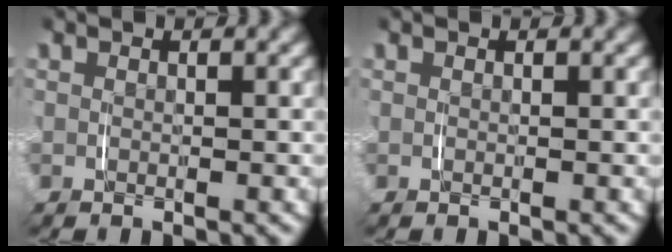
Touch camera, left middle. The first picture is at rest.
{"total": 0.0}